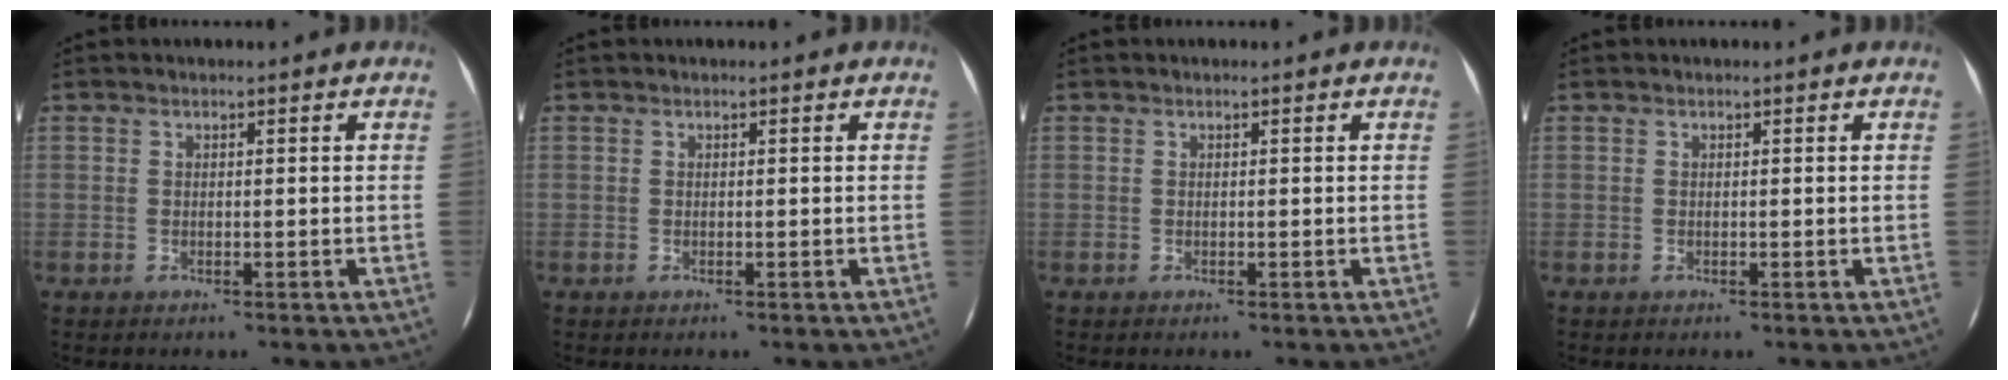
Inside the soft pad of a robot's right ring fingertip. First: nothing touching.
{"total": 0.0}
{"total": 0.0}
{"total": 0.0}